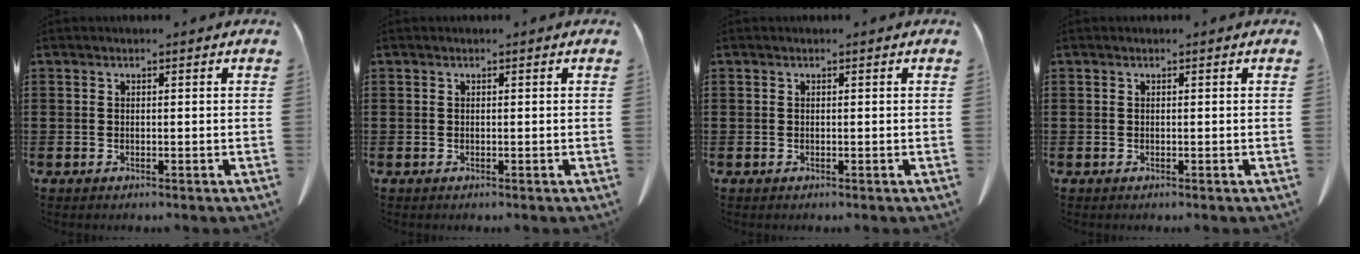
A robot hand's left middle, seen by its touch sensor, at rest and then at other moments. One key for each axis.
{"total": 0.0}
{"total": 0.0}
{"total": 0.0}